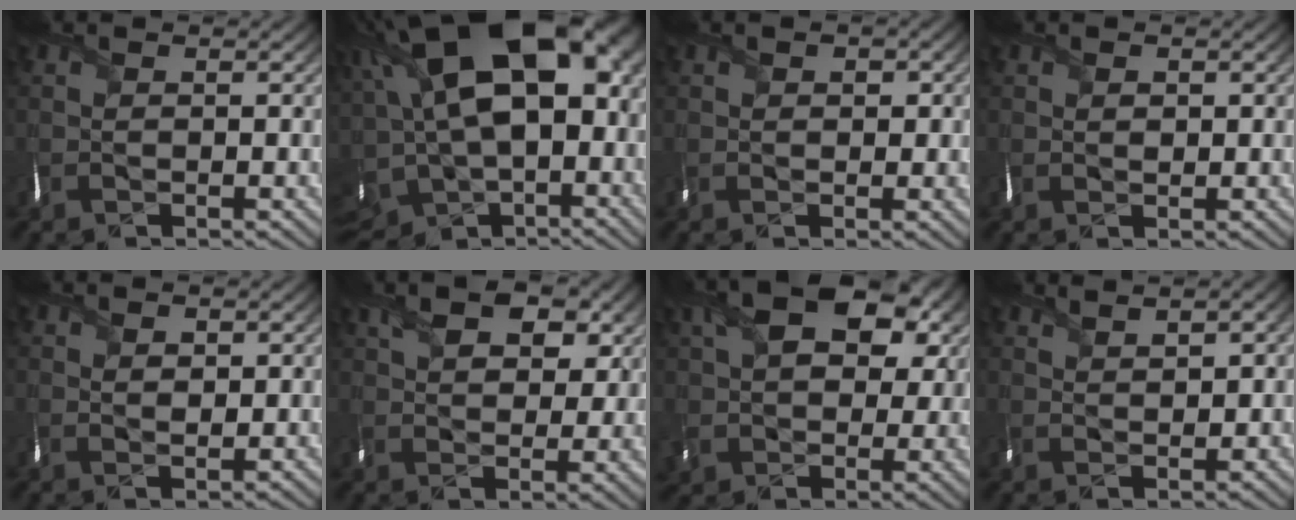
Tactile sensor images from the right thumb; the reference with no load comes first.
{"total": 22.3, "force": [2.9, 12.9, 18.0], "torque": [-0.339, 0.002, 0.067]}
{"total": 1.8, "force": [0.4, 1.4, 1.0], "torque": [-0.016, -0.002, 0.008]}
{"total": 1.1, "force": [0.5, 0.7, 0.7], "torque": [-0.014, -0.002, 0.010]}
{"total": 1.8, "force": [0.9, 0.9, 1.3], "torque": [-0.025, -0.003, 0.018]}
{"total": 9.1, "force": [4.5, 4.9, 6.2], "torque": [-0.118, 0.010, 0.078]}
{"total": 13.1, "force": [4.3, 8.6, 8.9], "torque": [-0.191, 0.005, 0.085]}
{"total": 2.3, "force": [1.8, 0.4, 1.4], "torque": [-0.026, -0.003, 0.040]}